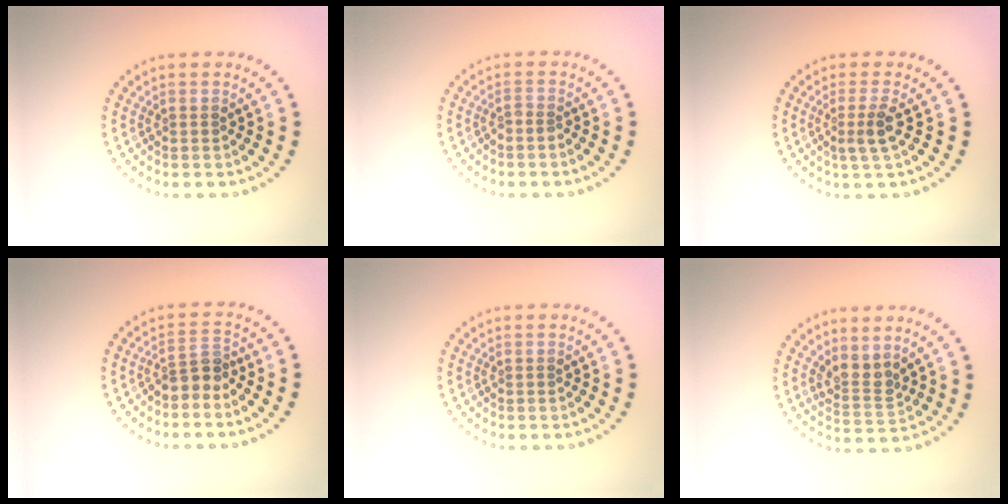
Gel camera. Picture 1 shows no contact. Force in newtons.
{"total": 0.7, "press": 0.3, "slide": 0.6}
{"total": 2.3, "press": 1.8, "slide": 1.4}
{"total": 2.3, "press": 1.8, "slide": 1.5}
{"total": 0.0}
{"total": 2.5, "press": 1.9, "slide": 1.6}